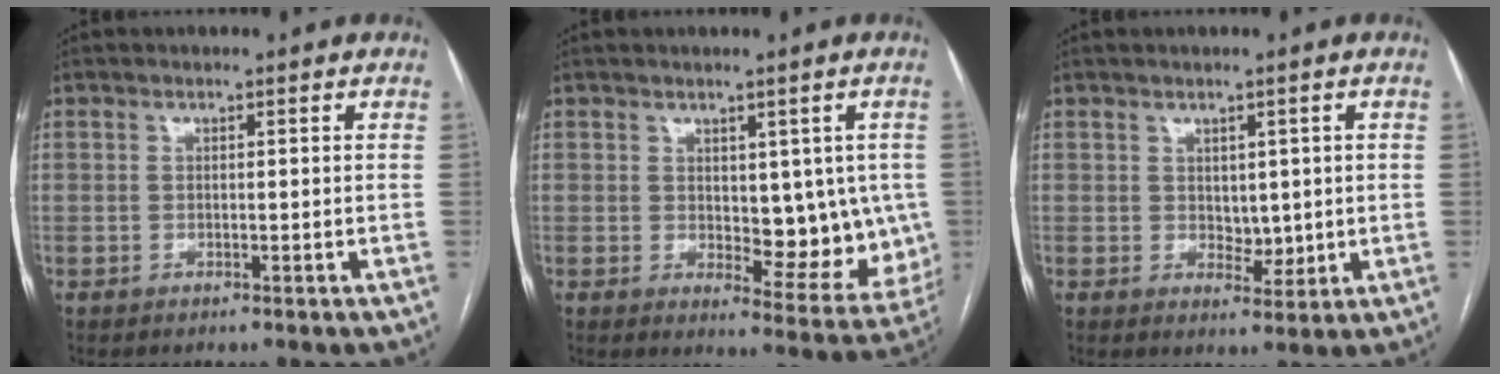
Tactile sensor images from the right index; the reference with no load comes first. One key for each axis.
{"total": 9.8, "fx": 0.7, "fy": 4.9, "fz": 8.5, "tx": -0.083, "ty": -0.005, "tz": 0.022}
{"total": 3.3, "fx": 0.4, "fy": 2.2, "fz": 2.4, "tx": -0.033, "ty": -0.001, "tz": 0.016}